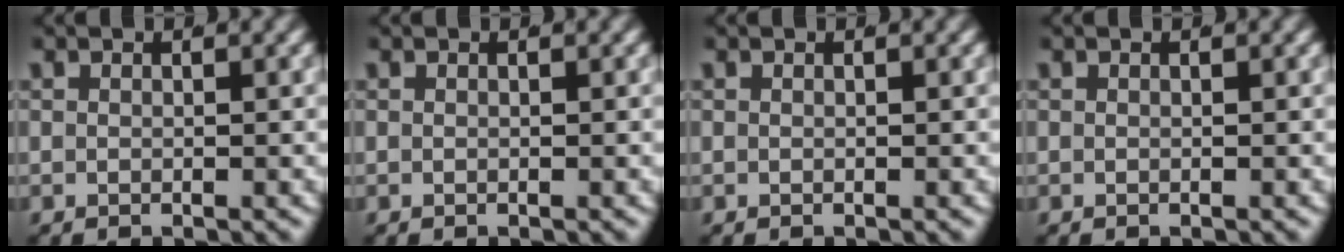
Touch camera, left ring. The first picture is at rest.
{"total": 0.0}
{"total": 0.0}
{"total": 0.0}